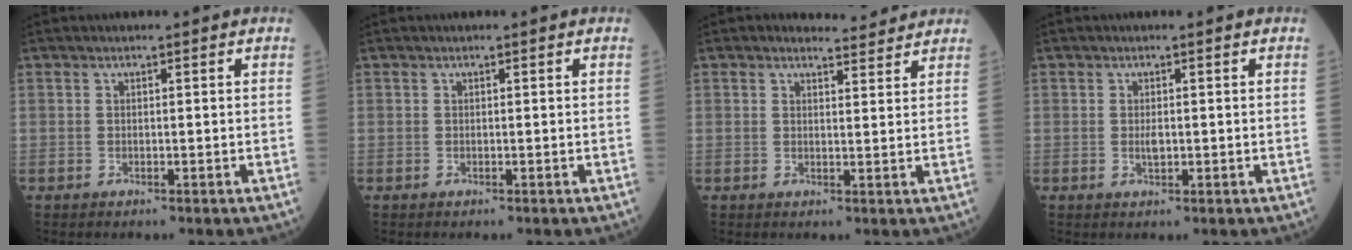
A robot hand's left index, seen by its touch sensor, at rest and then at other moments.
{"total": 0.0}
{"total": 3.0, "force": [2.9, 0.7, -0.2], "torque": [-0.005, 0.001, 0.034]}
{"total": 1.3, "force": [0.2, 0.3, 1.3], "torque": [-0.027, -0.002, 0.005]}